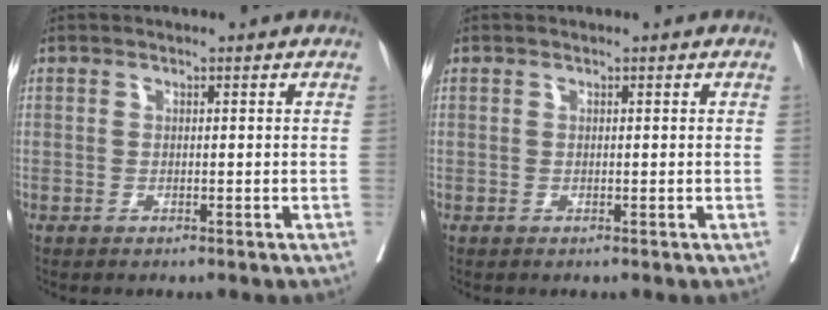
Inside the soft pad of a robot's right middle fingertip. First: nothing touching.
{"total": 0.0}